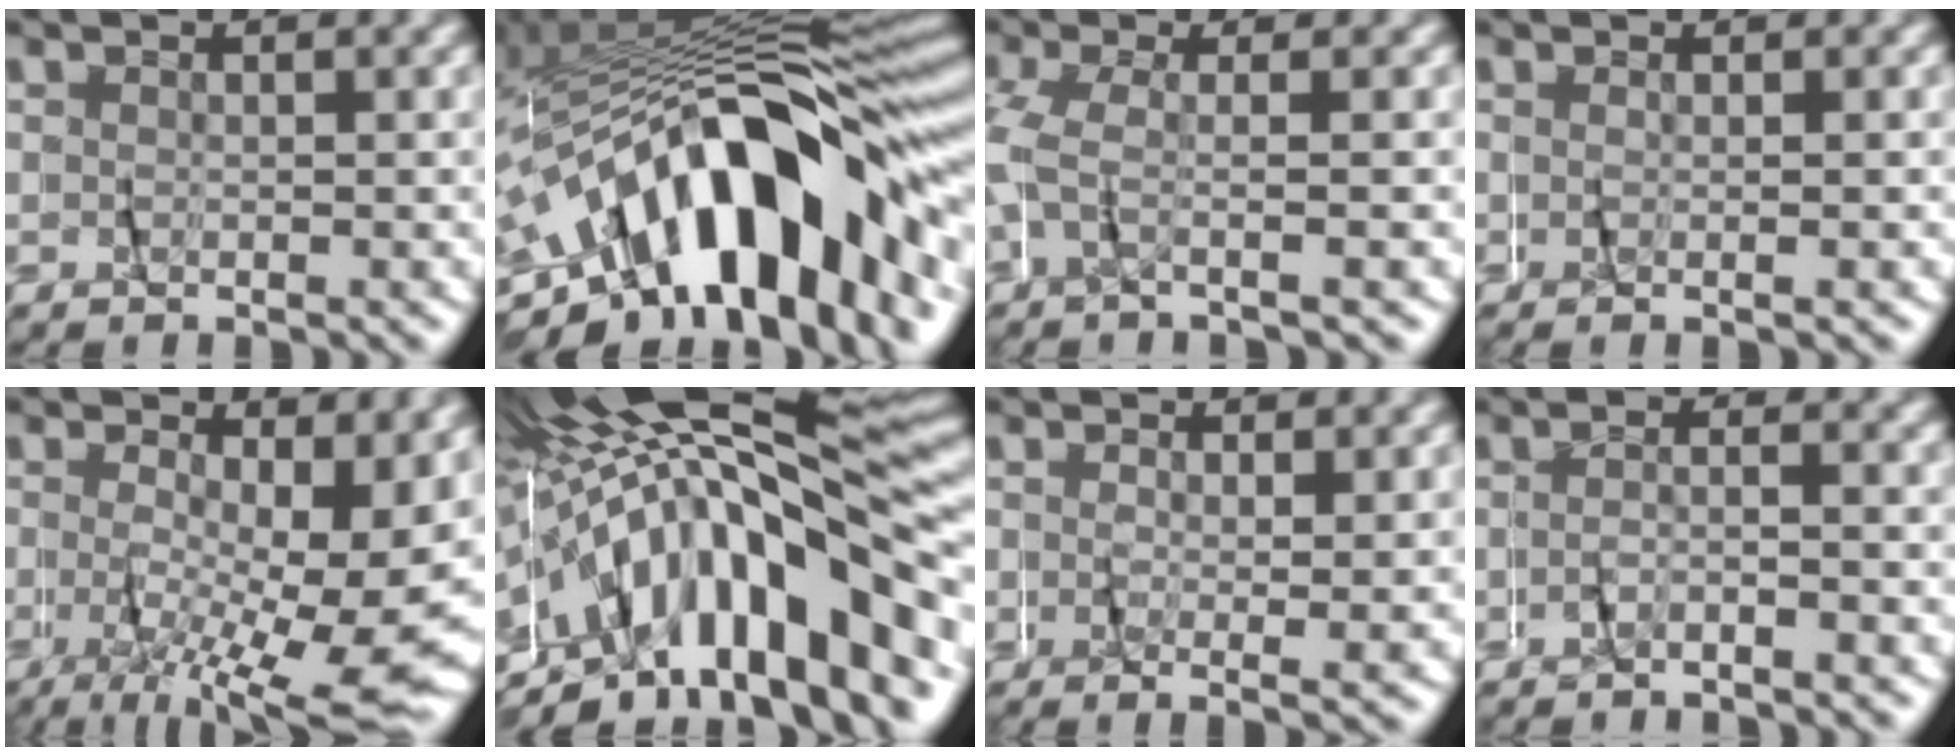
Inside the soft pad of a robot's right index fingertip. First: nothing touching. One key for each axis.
{"total": 14.6, "fx": -6.1, "fy": 5.7, "fz": 12.0, "tx": -0.201, "ty": 0.005, "tz": -0.085}
{"total": 2.1, "fx": -1.3, "fy": -1.0, "fz": 1.3, "tx": -0.040, "ty": 0.000, "tz": -0.024}
{"total": 2.5, "fx": -1.2, "fy": -2.1, "fz": -0.5, "tx": 0.008, "ty": -0.005, "tz": -0.016}
{"total": 7.3, "fx": -3.1, "fy": 0.9, "fz": 6.5, "tx": -0.081, "ty": -0.039, "tz": -0.029}
{"total": 13.4, "fx": -4.7, "fy": 5.5, "fz": 11.3, "tx": -0.187, "ty": 0.005, "tz": -0.071}
{"total": 2.5, "fx": -1.1, "fy": -2.3, "fz": 0.0, "tx": -0.002, "ty": -0.015, "tz": -0.010}
{"total": 2.6, "fx": -2.4, "fy": -0.9, "fz": 0.2, "tx": 0.000, "ty": 0.013, "tz": -0.053}